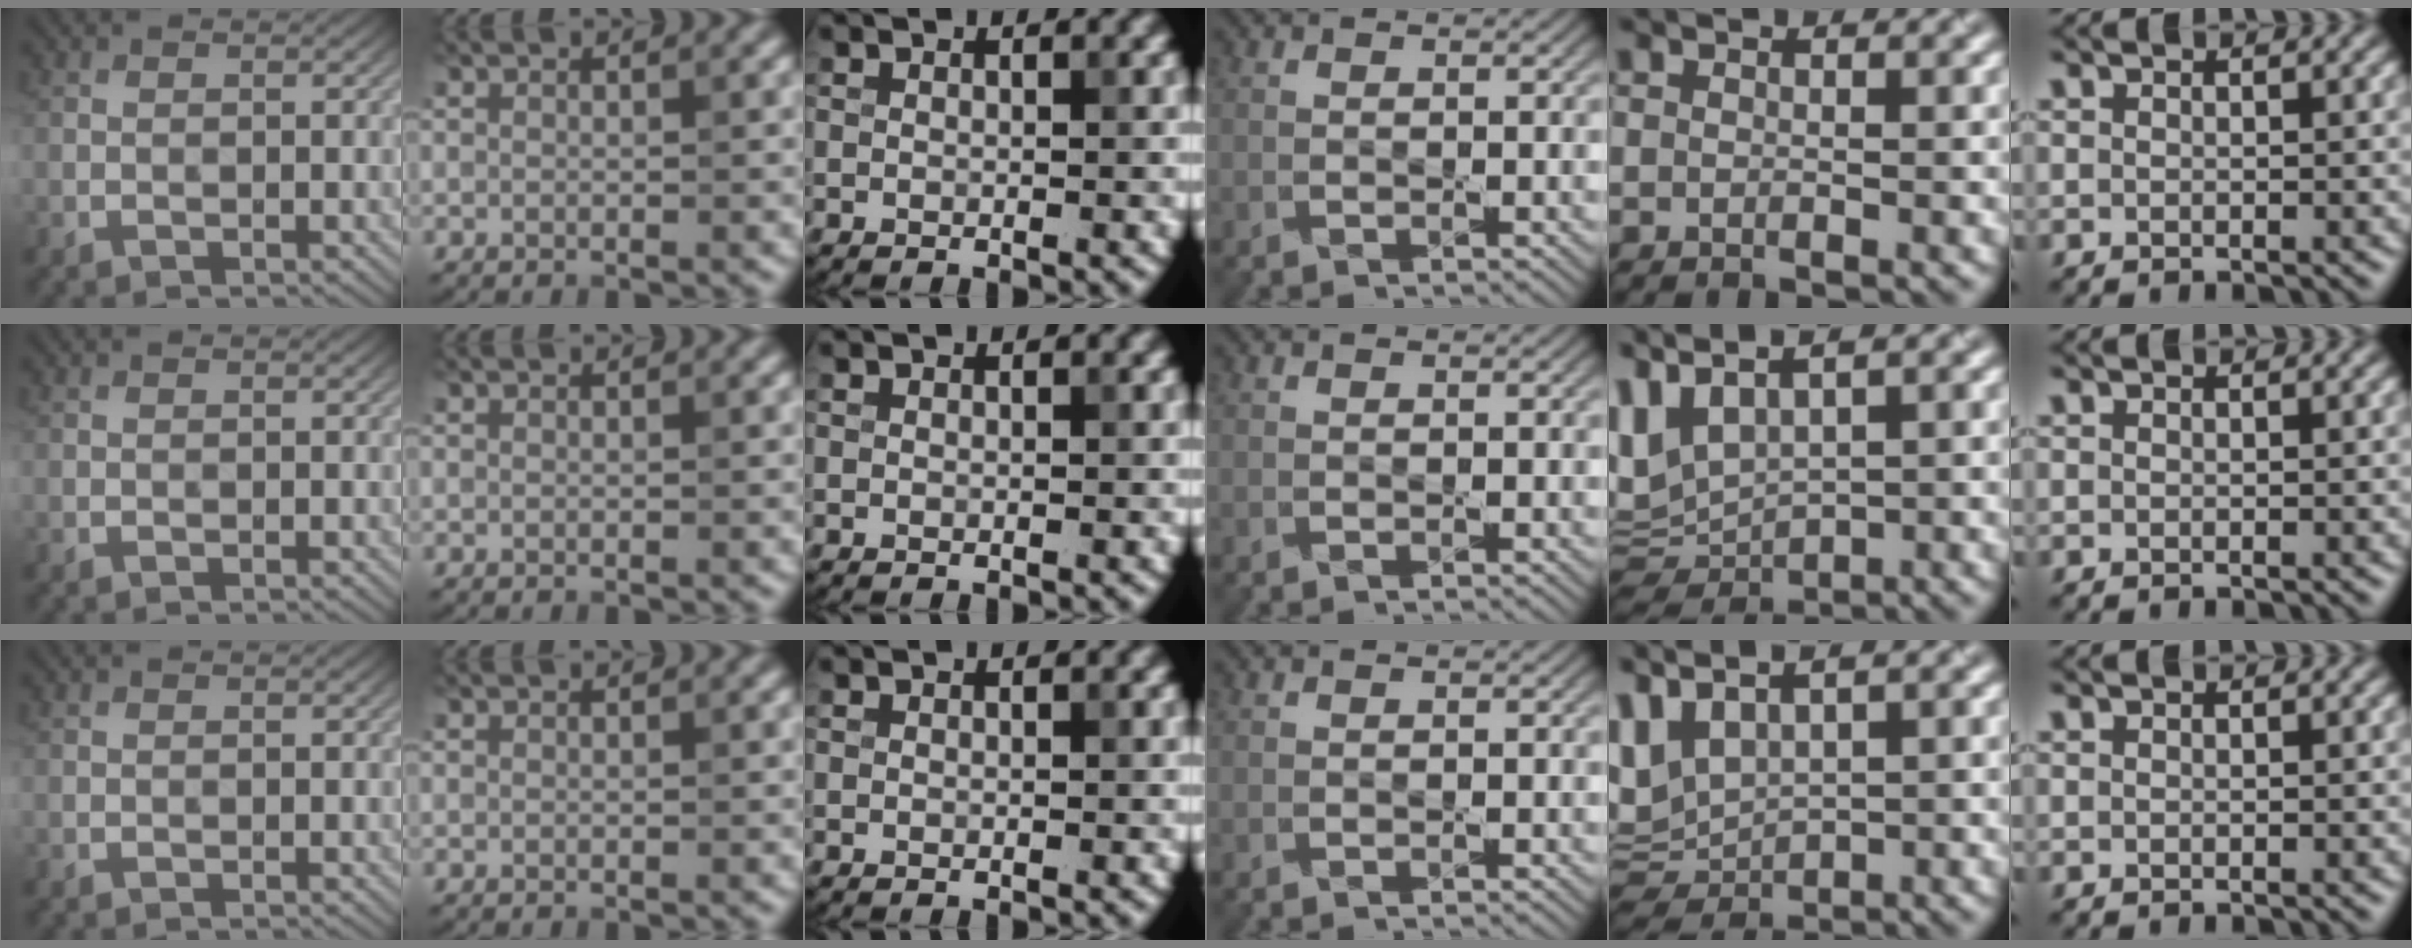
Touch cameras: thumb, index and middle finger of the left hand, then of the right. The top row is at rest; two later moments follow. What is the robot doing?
{"motion": "press", "object": "sticker"}